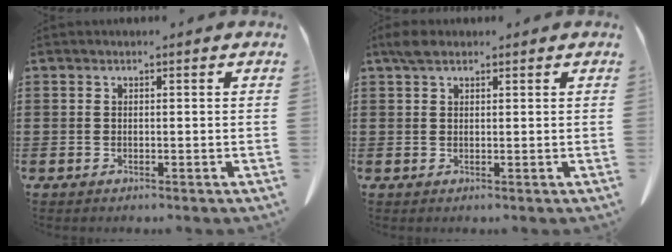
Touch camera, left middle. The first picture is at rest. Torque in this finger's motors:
{"motor_torque": [1.29, 0.85, 0.22, 0.06]}